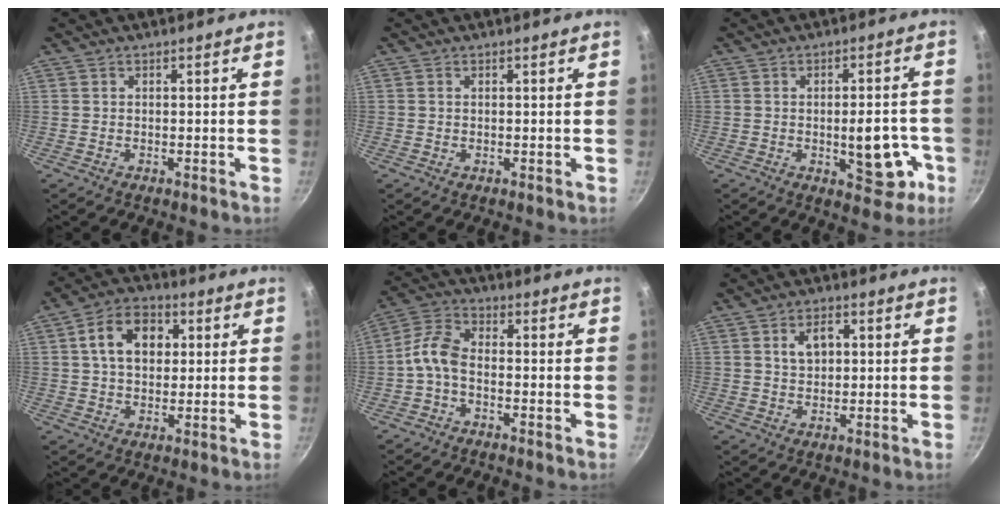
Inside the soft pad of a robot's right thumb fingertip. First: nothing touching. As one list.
[{"total": 0.0}, {"total": 10.1, "force": [-2.6, 4.8, 8.5], "torque": [-0.078, 0.013, -0.028]}, {"total": 10.9, "force": [2.6, 7.8, 7.2], "torque": [-0.097, 0.011, 0.032]}, {"total": 6.2, "force": [-2.0, 3.4, 4.7], "torque": [-0.103, 0.033, -0.054]}, {"total": 5.3, "force": [1.3, 3.6, 3.6], "torque": [-0.042, 0.005, 0.022]}]